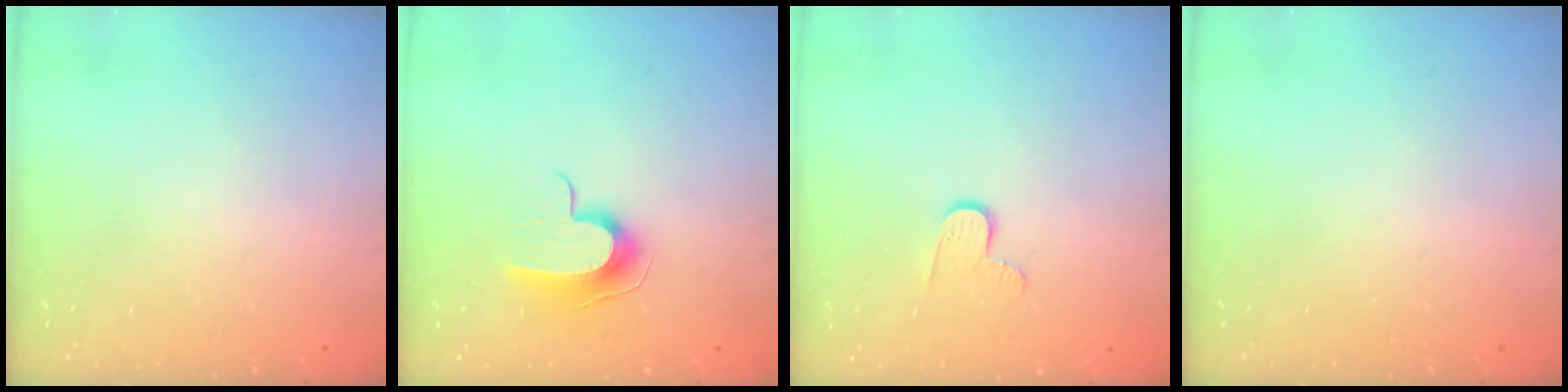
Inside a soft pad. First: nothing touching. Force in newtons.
{"total": 9.0, "press": 9.0, "slide": 0.5}
{"total": 6.5, "press": 6.4, "slide": 0.6}
{"total": 0.0}